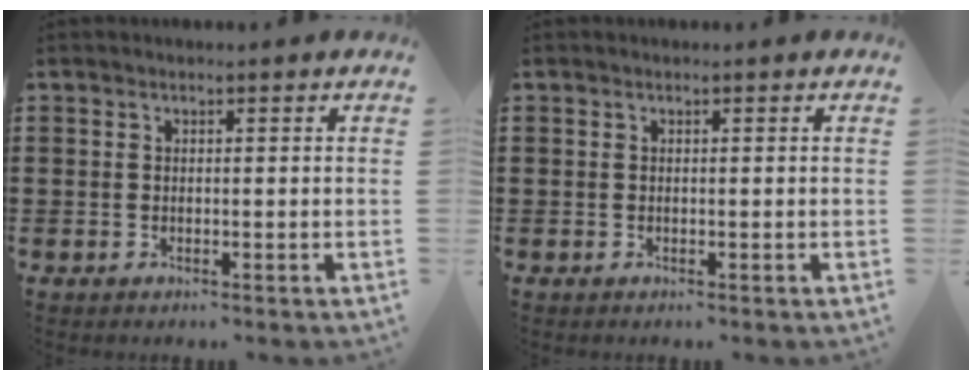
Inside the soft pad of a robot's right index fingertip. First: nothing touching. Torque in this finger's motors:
{"motor_torque": [0.00, 0.00, 0.02, -0.01]}